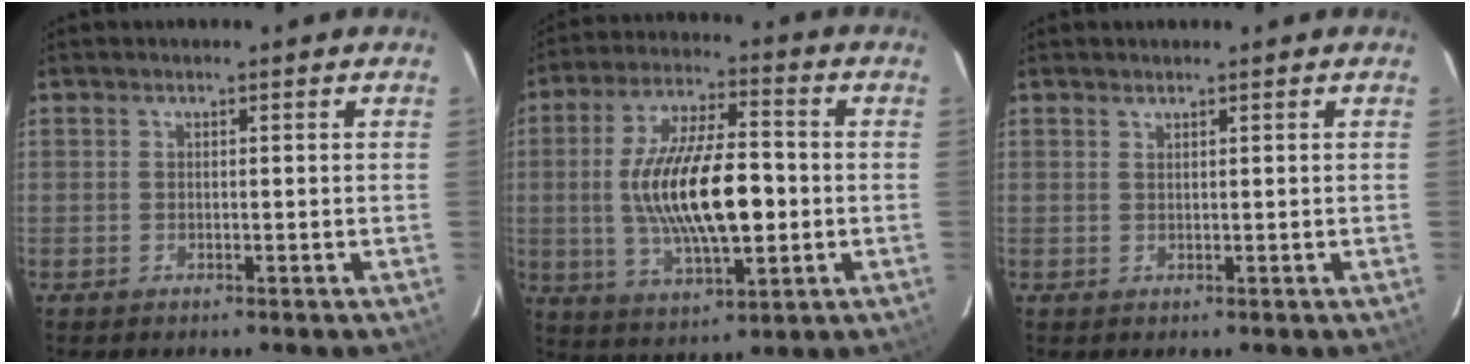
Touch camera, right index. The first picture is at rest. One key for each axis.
{"total": 17.2, "fx": -1.2, "fy": 6.2, "fz": 16.0, "tx": -0.300, "ty": -0.002, "tz": -0.016}
{"total": 0.6, "fx": 0.6, "fy": -0.1, "fz": 0.2, "tx": -0.006, "ty": -0.003, "tz": 0.010}